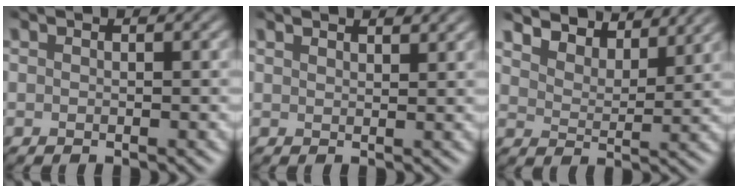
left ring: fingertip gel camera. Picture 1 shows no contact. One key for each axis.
{"total": 1.6, "fx": 1.5, "fy": 0.2, "fz": 0.5, "tx": -0.015, "ty": 0.001, "tz": 0.028}
{"total": 4.8, "fx": 4.6, "fy": 1.0, "fz": 1.1, "tx": -0.045, "ty": -0.003, "tz": 0.080}